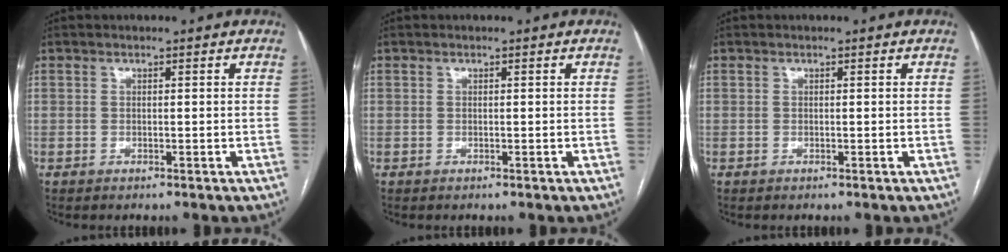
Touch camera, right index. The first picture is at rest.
{"total": 0.0}
{"total": 0.0}